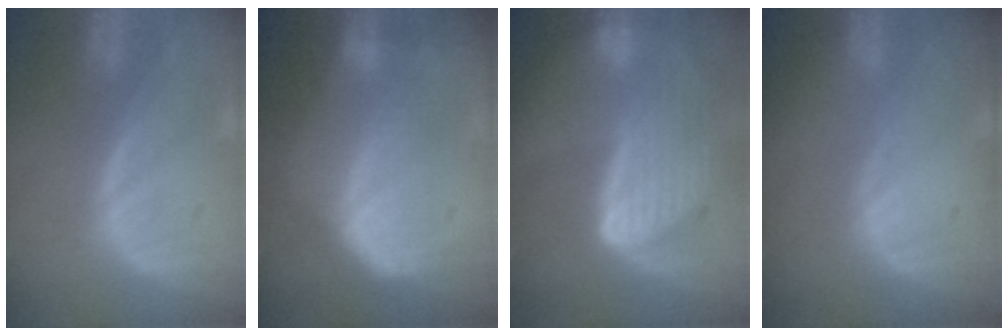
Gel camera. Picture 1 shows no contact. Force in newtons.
{"total": 7.1, "press": 6.2, "slide": 3.5}
{"total": 9.2, "press": 8.0, "slide": 4.5}
{"total": 0.0}